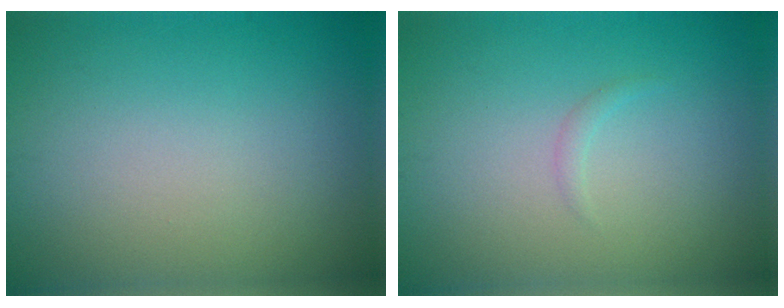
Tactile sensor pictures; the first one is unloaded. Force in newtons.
{"total": 0.6, "press": 0.6, "slide": 0.0}